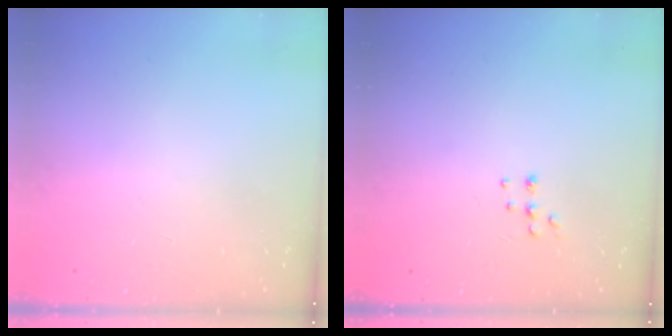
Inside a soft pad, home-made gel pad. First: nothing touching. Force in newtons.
{"total": 5.5, "press": 5.4, "slide": 1.0}